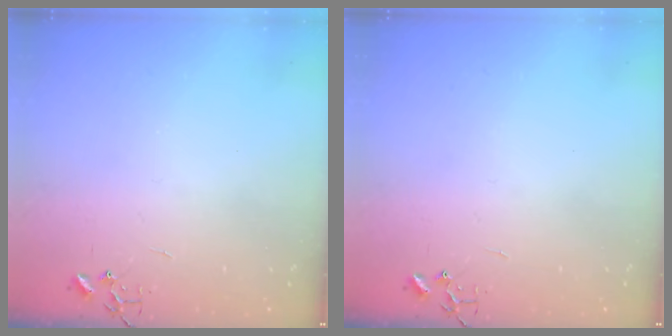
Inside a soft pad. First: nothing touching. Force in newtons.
{"total": 0.0}